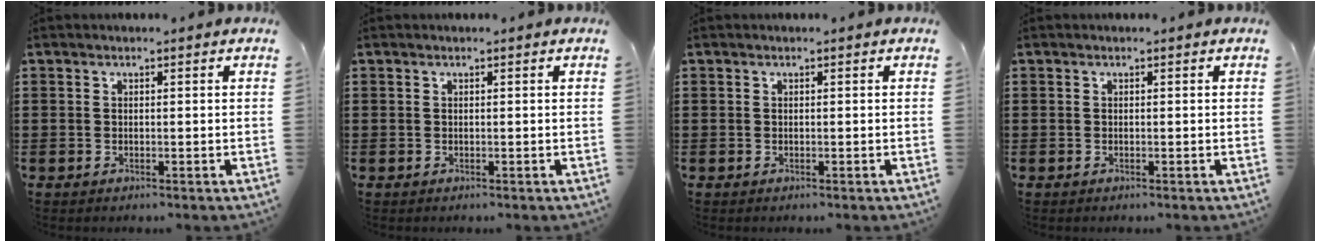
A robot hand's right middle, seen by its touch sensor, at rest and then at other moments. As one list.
[{"total": 0.0}, {"total": 0.0}, {"total": 0.0}]